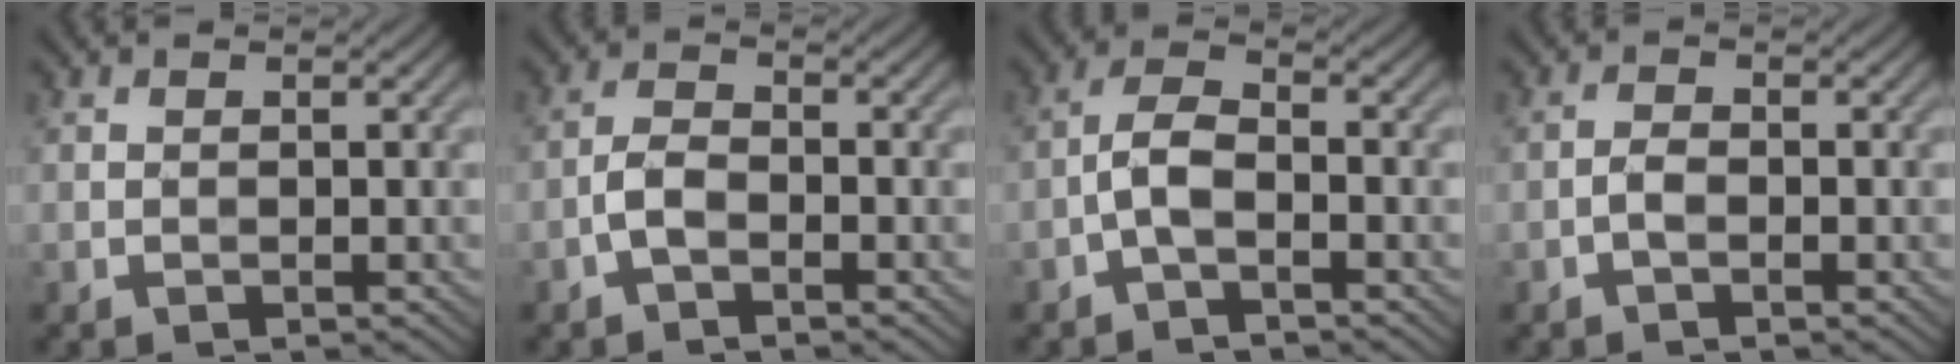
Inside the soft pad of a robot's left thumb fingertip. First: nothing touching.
{"total": 2.8, "force": [-1.5, 1.3, 1.9], "torque": [-0.039, 0.006, -0.038]}
{"total": 3.6, "force": [-1.7, 1.3, 2.9], "torque": [-0.059, 0.011, -0.045]}
{"total": 1.6, "force": [-0.8, 0.6, 1.2], "torque": [-0.024, 0.004, -0.019]}